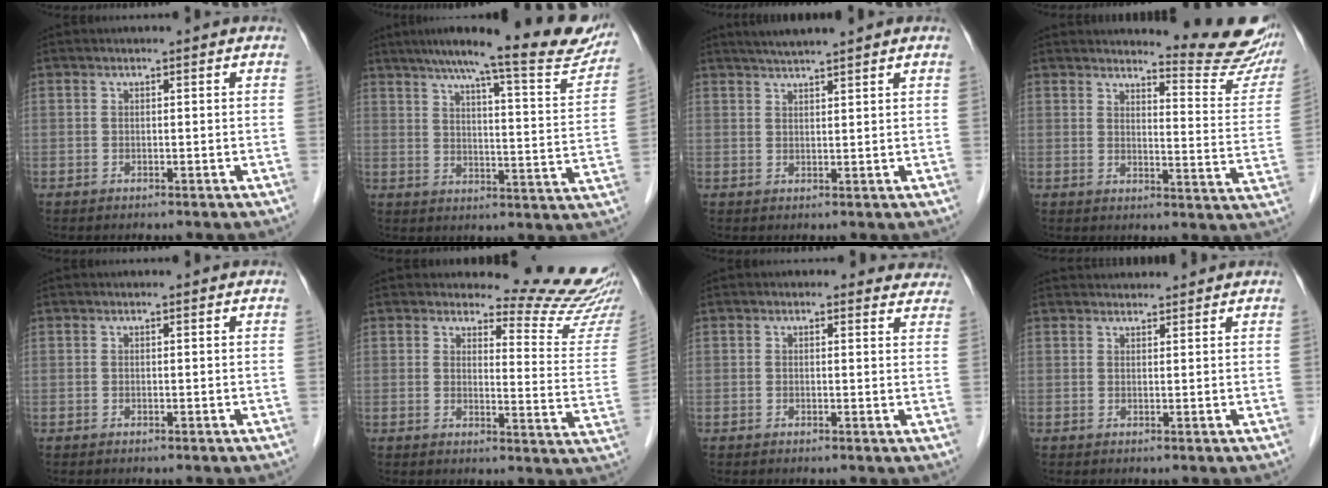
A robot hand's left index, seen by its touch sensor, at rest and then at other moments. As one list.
[{"total": 20.5, "force": [17.5, 2.0, 10.5], "torque": [-0.143, -0.020, 0.216]}, {"total": 4.8, "force": [4.2, -0.3, 2.4], "torque": [-0.041, 0.022, 0.070]}, {"total": 12.8, "force": [12.4, 0.5, 3.0], "torque": [-0.026, -0.090, 0.129]}, {"total": 0.0}, {"total": 13.3, "force": [13.1, 0.2, 2.2], "torque": [-0.017, -0.123, 0.129]}, {"total": 4.2, "force": [3.7, 1.8, 0.4], "torque": [0.017, -0.004, 0.017]}, {"total": 5.0, "force": [4.8, 1.0, 0.8], "torque": [-0.009, 0.034, 0.066]}]